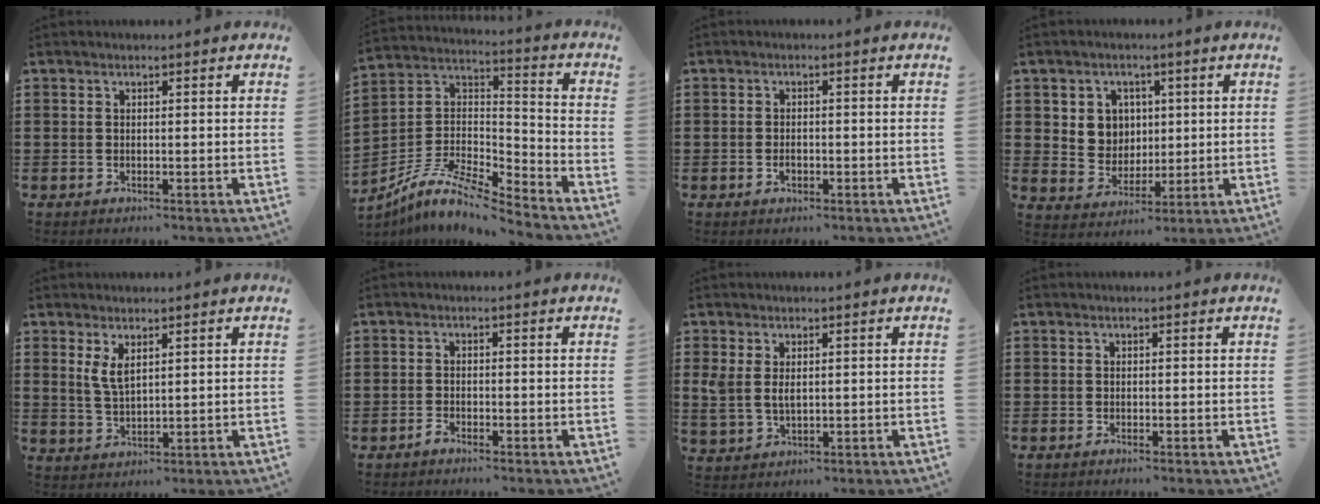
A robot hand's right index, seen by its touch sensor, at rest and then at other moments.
{"total": 8.6, "force": [-7.5, 1.6, 3.9], "torque": [-0.096, 0.001, -0.157]}
{"total": 1.3, "force": [-0.6, 0.7, 0.8], "torque": [-0.017, 0.000, -0.011]}
{"total": 5.1, "force": [1.7, 4.7, 0.9], "torque": [-0.034, 0.007, 0.027]}
{"total": 3.2, "force": [1.6, 1.2, 2.5], "torque": [-0.054, 0.003, 0.029]}
{"total": 1.2, "force": [-1.2, 0.2, 0.2], "torque": [-0.008, -0.003, -0.023]}
{"total": 3.2, "force": [0.9, 1.8, 2.4], "torque": [-0.060, 0.004, 0.014]}
{"total": 0.5, "force": [-0.5, -0.2, -0.1], "torque": [0.002, -0.003, -0.009]}